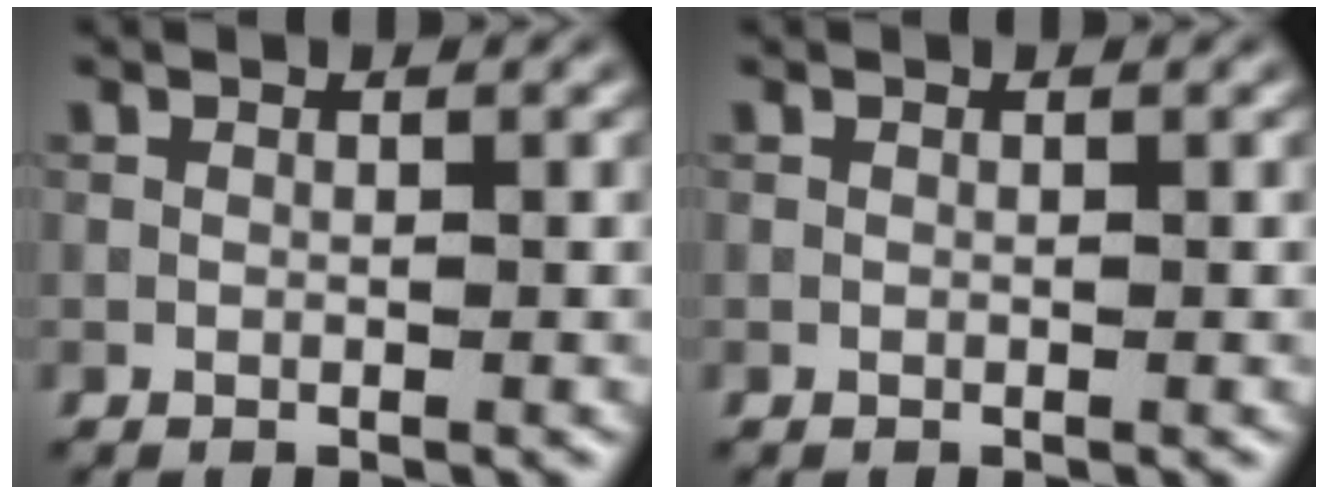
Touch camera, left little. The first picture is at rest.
{"total": 0.0}